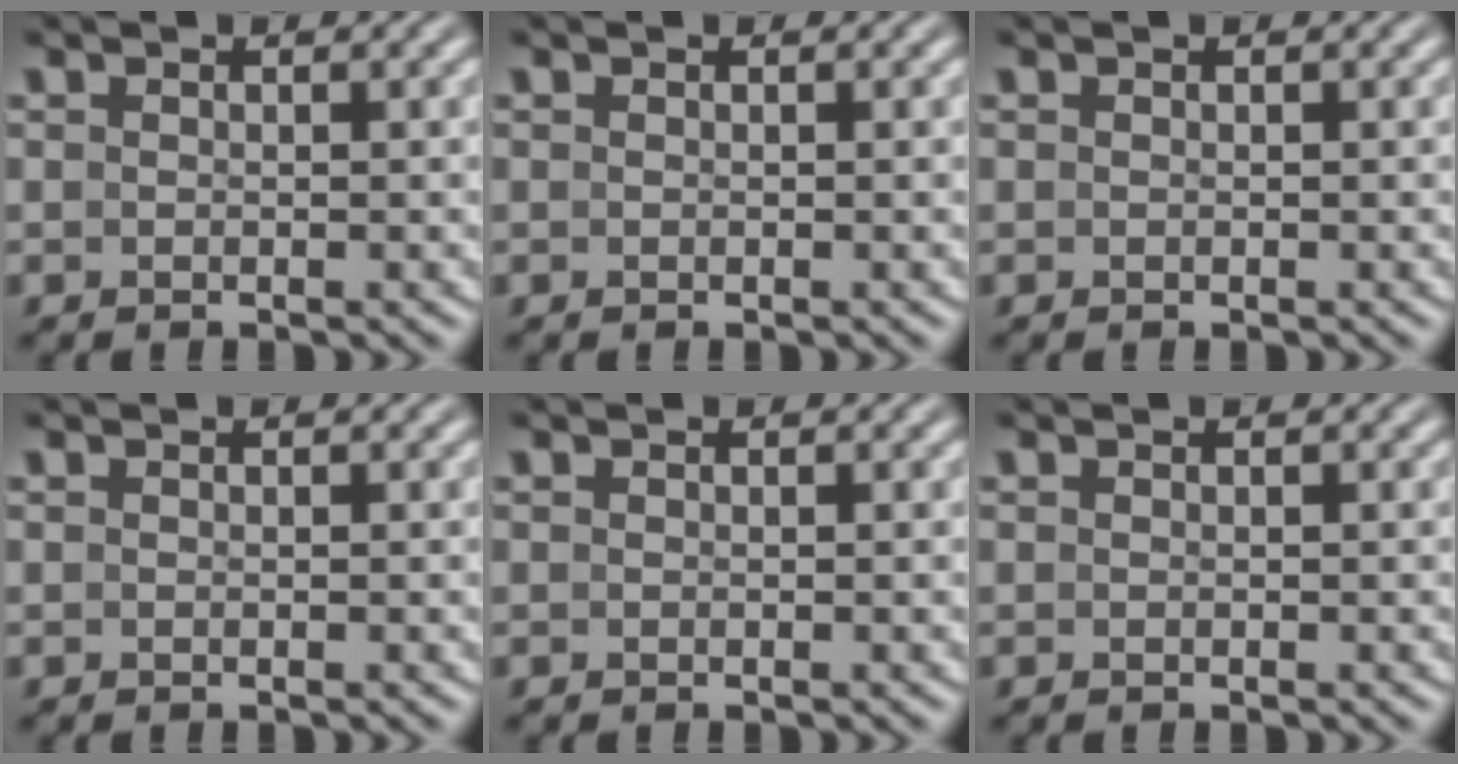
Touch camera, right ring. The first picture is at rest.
{"total": 0.0}
{"total": 0.0}
{"total": 0.0}
{"total": 0.0}
{"total": 0.0}